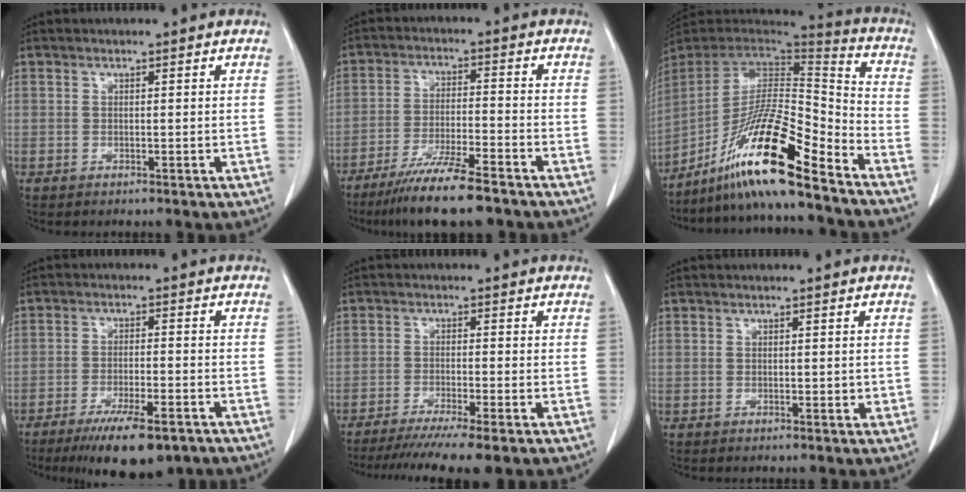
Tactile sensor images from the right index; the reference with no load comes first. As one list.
[{"total": 11.3, "force": [-8.8, 0.5, 7.0], "torque": [-0.117, -0.030, -0.148]}, {"total": 16.1, "force": [-11.0, 1.9, 11.6], "torque": [-0.213, 0.002, -0.199]}, {"total": 11.3, "force": [-8.0, 2.5, 7.7], "torque": [-0.116, -0.019, -0.120]}, {"total": 9.7, "force": [-7.7, -0.5, 6.0], "torque": [-0.081, -0.023, -0.118]}, {"total": 1.0, "force": [0.0, 0.6, 0.8], "torque": [-0.007, 0.000, 0.000]}]